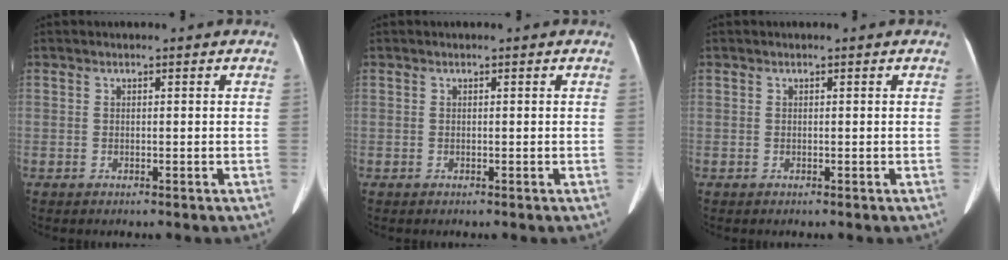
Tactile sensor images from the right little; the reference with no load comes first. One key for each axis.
{"total": 0.0}
{"total": 0.0}